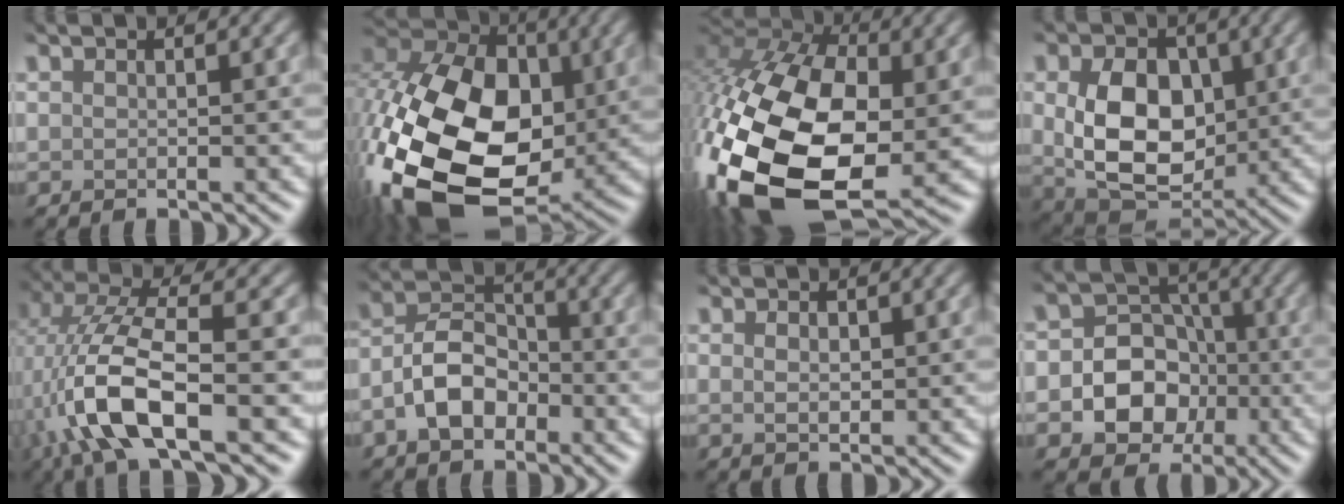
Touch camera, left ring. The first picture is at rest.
{"total": 21.1, "force": [-4.9, 14.6, 14.5], "torque": [-0.314, -0.030, -0.075]}
{"total": 20.7, "force": [-5.9, 12.7, 15.3], "torque": [-0.359, -0.033, -0.105]}
{"total": 8.6, "force": [-0.6, 6.1, 6.0], "torque": [-0.121, -0.023, 0.002]}
{"total": 8.2, "force": [-3.0, 2.3, 7.2], "torque": [-0.153, 0.006, -0.059]}
{"total": 4.8, "force": [-3.0, 3.0, 2.4], "torque": [-0.044, 0.001, -0.057]}
{"total": 0.9, "force": [0.2, 0.7, 0.6], "torque": [-0.016, -0.006, 0.012]}
{"total": 6.5, "force": [-2.7, 5.4, 2.4], "torque": [-0.008, -0.001, -0.065]}